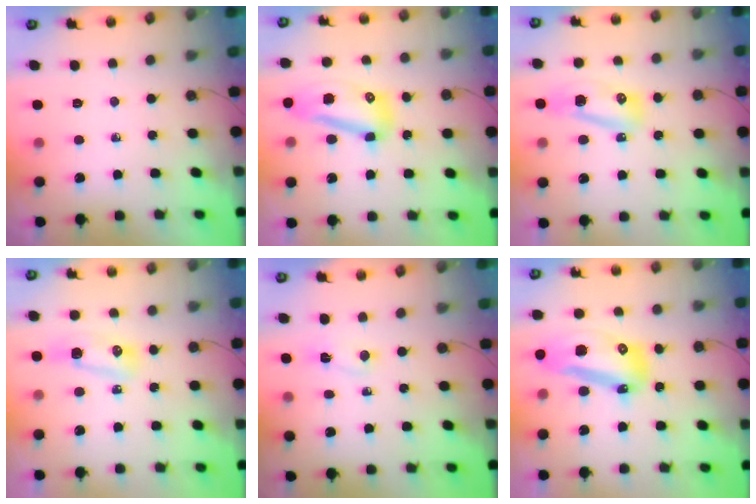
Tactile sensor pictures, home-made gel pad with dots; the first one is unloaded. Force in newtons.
{"total": 11.8, "press": 11.7, "slide": 1.5}
{"total": 11.9, "press": 9.6, "slide": 7.0}
{"total": 7.8, "press": 7.6, "slide": 1.8}
{"total": 2.4, "press": 2.3, "slide": 0.7}
{"total": 14.7, "press": 14.6, "slide": 1.7}